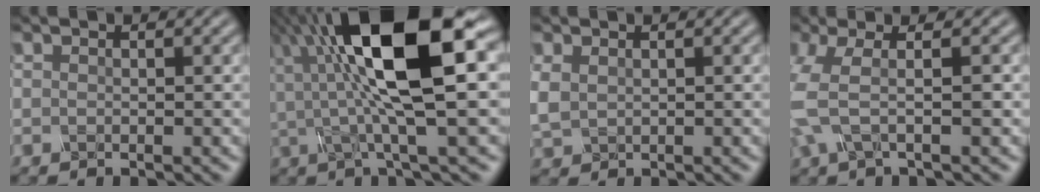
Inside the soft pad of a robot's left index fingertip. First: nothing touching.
{"total": 13.3, "force": [3.2, 3.5, 12.5], "torque": [-0.219, 0.015, 0.053]}
{"total": 1.9, "force": [0.5, 1.4, 1.2], "torque": [-0.036, 0.000, 0.015]}
{"total": 4.2, "force": [-0.2, 1.3, 4.0], "torque": [-0.097, -0.005, -0.008]}